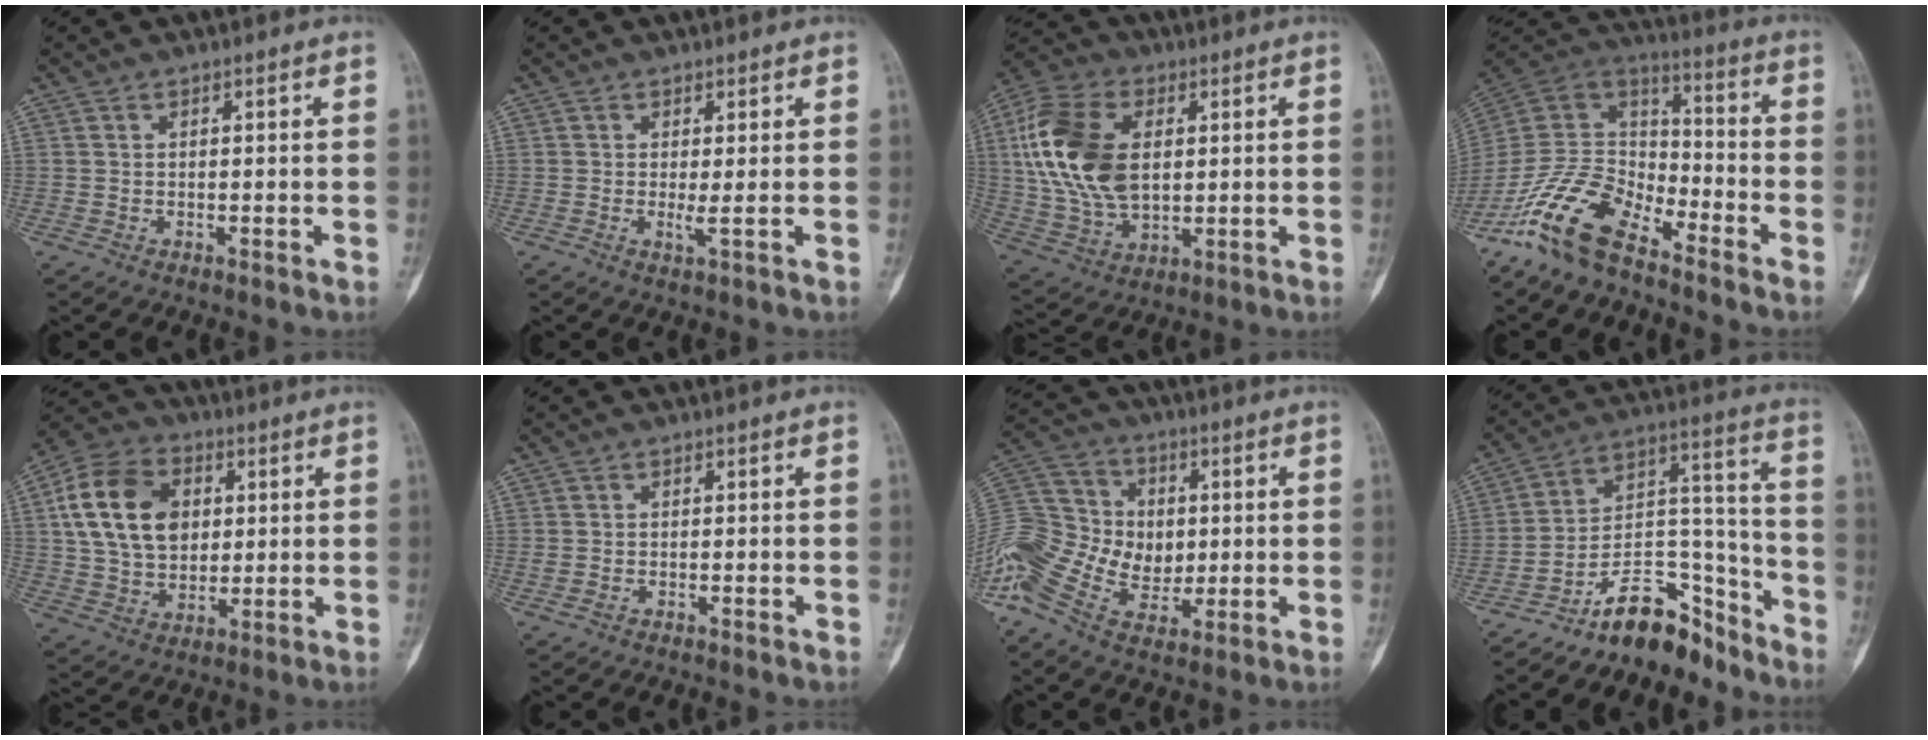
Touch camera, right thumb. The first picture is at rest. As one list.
[{"total": 1.4, "force": [0.0, -0.1, 1.4], "torque": [-0.030, -0.004, 0.000]}, {"total": 19.0, "force": [3.2, 11.9, 14.5], "torque": [-0.291, -0.001, 0.062]}, {"total": 15.2, "force": [-11.0, 6.5, 8.2], "torque": [-0.139, 0.080, -0.219]}, {"total": 16.6, "force": [3.7, 11.9, 11.0], "torque": [-0.176, 0.004, 0.065]}, {"total": 1.0, "force": [-0.4, 0.6, 0.7], "torque": [-0.021, 0.004, -0.006]}, {"total": 21.0, "force": [-2.2, 15.4, 14.1], "torque": [-0.304, 0.020, -0.037]}, {"total": 14.4, "force": [-11.7, 6.1, 5.7], "torque": [-0.062, 0.134, -0.200]}]